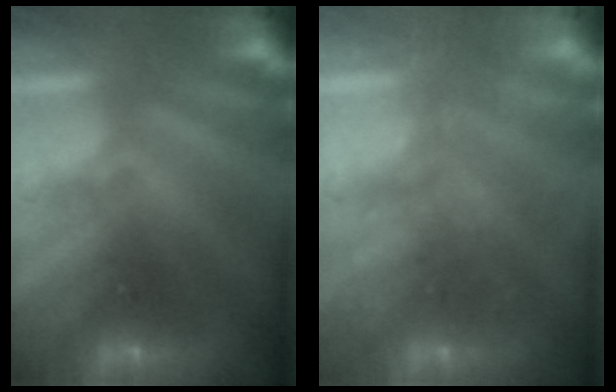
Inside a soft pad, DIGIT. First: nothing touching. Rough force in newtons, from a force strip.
{"total": 1.7}